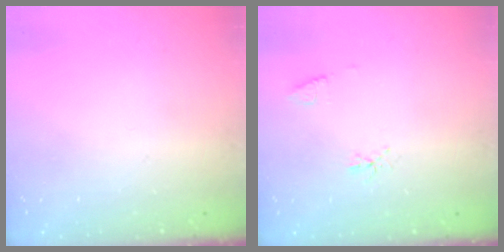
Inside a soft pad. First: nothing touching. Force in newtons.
{"total": 4.5, "press": 4.1, "slide": 2.0}